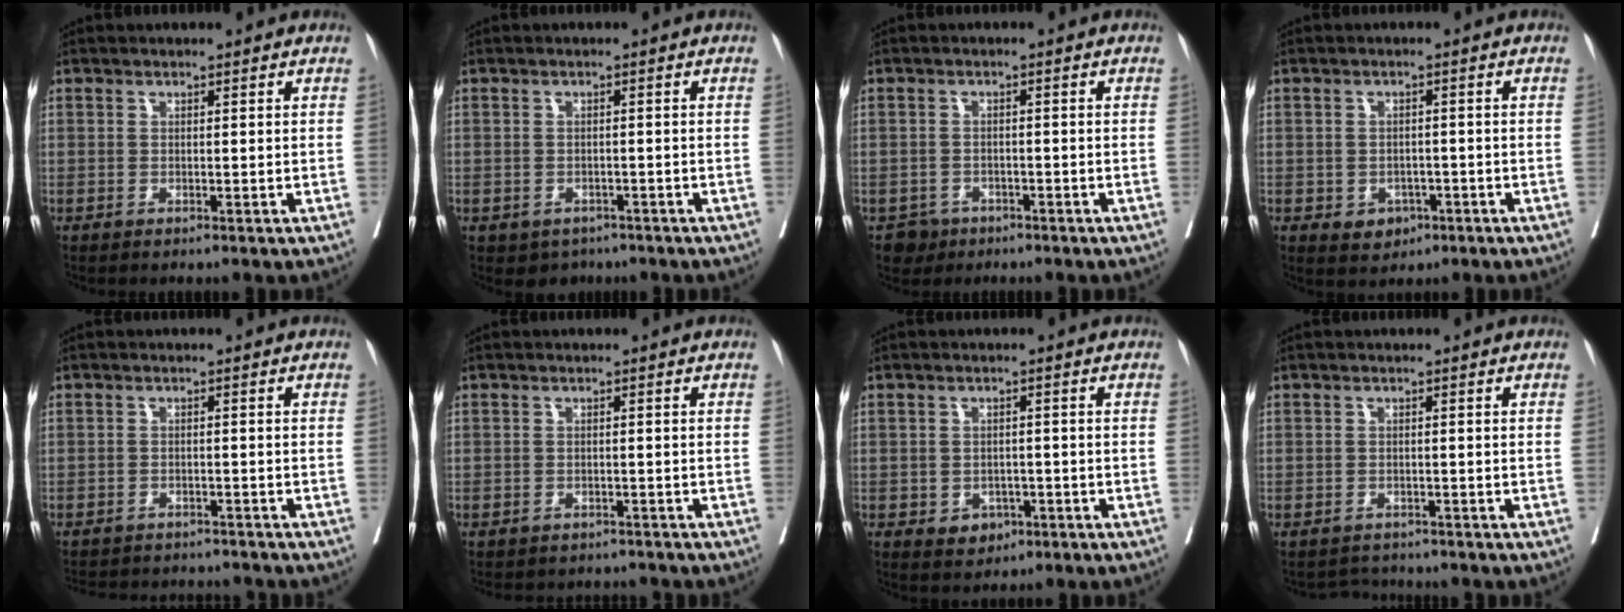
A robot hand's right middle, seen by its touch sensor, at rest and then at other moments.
{"total": 3.6, "force": [-2.3, 2.7, 0.6], "torque": [-0.003, 0.006, -0.028]}
{"total": 3.0, "force": [-1.9, 2.4, 0.1], "torque": [0.000, 0.010, -0.028]}
{"total": 3.5, "force": [-1.5, 2.8, 1.4], "torque": [-0.013, 0.005, -0.012]}
{"total": 10.0, "force": [-9.5, 2.5, 2.0], "torque": [-0.039, 0.009, -0.120]}
{"total": 4.6, "force": [-4.2, 1.9, 0.1], "torque": [0.000, 0.005, -0.052]}
{"total": 3.3, "force": [-1.5, 2.7, 1.3], "torque": [-0.012, 0.006, -0.013]}
{"total": 3.8, "force": [-3.7, 0.9, -0.7], "torque": [0.010, 0.007, -0.056]}